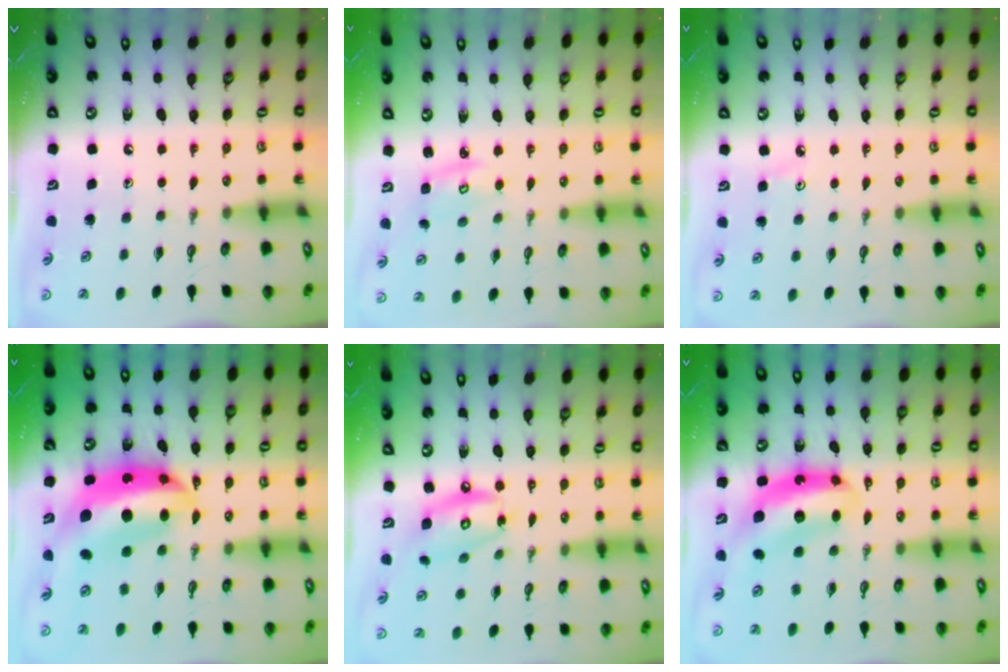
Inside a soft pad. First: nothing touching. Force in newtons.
{"total": 2.8, "press": 2.8, "slide": 0.2}
{"total": 2.8, "press": 2.8, "slide": 0.4}
{"total": 12.1, "press": 12.0, "slide": 1.4}
{"total": 11.0, "press": 11.0, "slide": 0.9}
{"total": 7.4, "press": 7.4, "slide": 0.7}